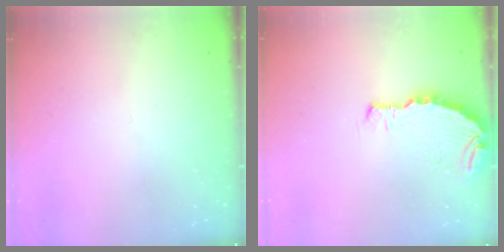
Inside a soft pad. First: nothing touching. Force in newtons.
{"total": 5.7, "press": 5.6, "slide": 1.1}